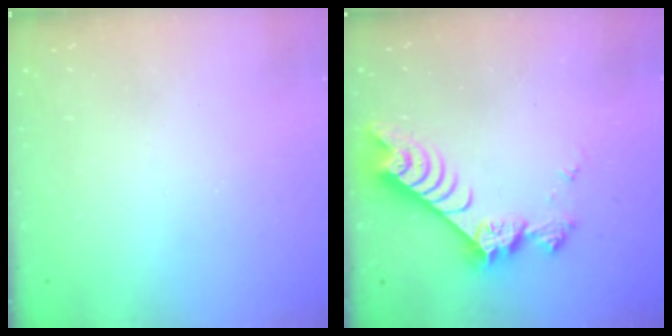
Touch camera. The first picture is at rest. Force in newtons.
{"total": 9.1, "press": 9.0, "slide": 1.3}